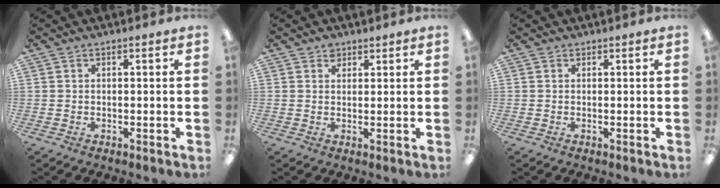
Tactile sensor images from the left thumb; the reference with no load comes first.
{"total": 2.0, "force": [1.5, 1.2, 0.5], "torque": [-0.002, -0.004, 0.027]}
{"total": 0.0}